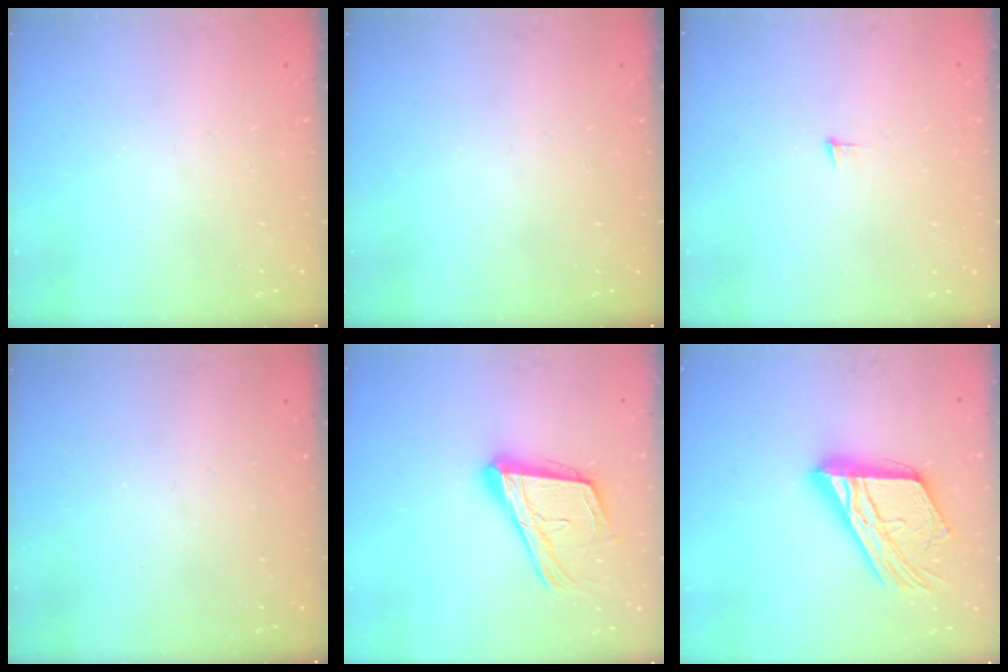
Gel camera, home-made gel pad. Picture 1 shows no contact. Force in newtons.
{"total": 0.0}
{"total": 3.6, "press": 3.6, "slide": 0.3}
{"total": 0.0}
{"total": 17.9, "press": 17.3, "slide": 4.5}
{"total": 21.6, "press": 21.5, "slide": 1.9}